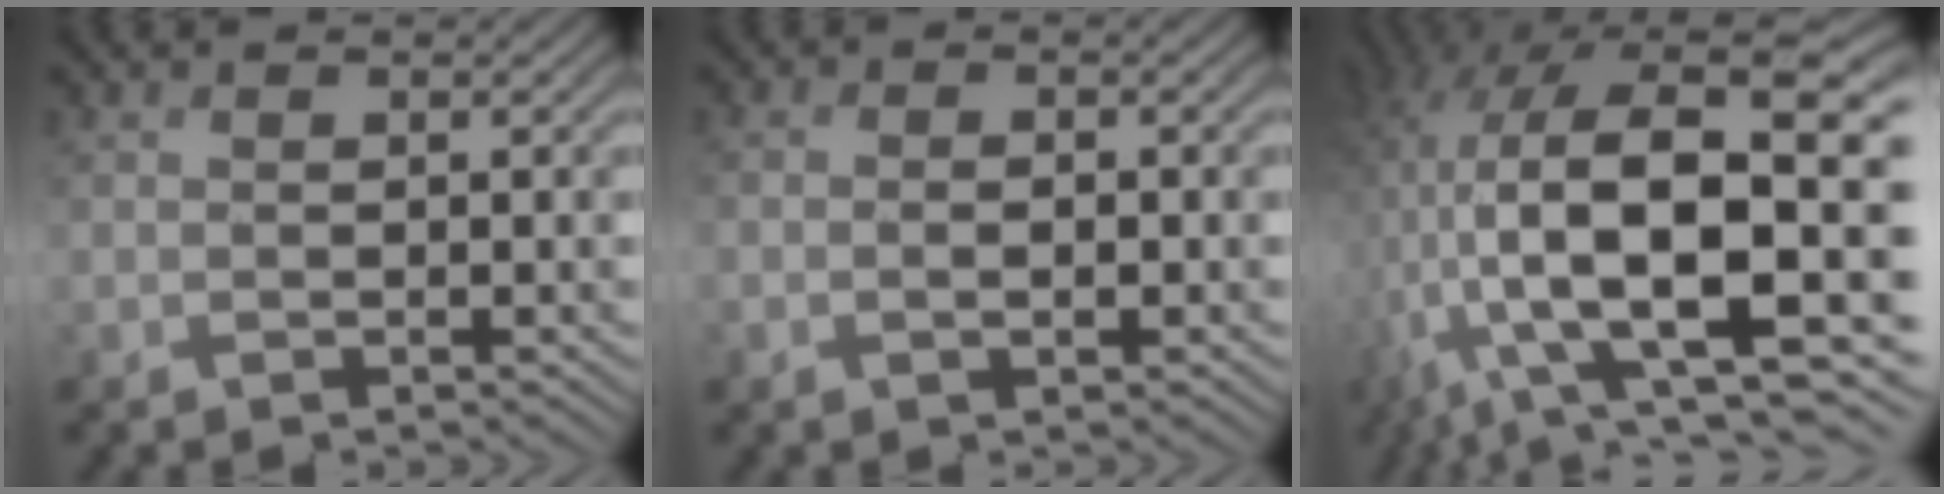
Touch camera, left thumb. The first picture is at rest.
{"total": 1.7, "force": [-0.9, 0.9, 1.1], "torque": [-0.016, -0.001, -0.019]}
{"total": 19.2, "force": [-1.4, 8.9, 17.0], "torque": [-0.318, -0.014, -0.024]}